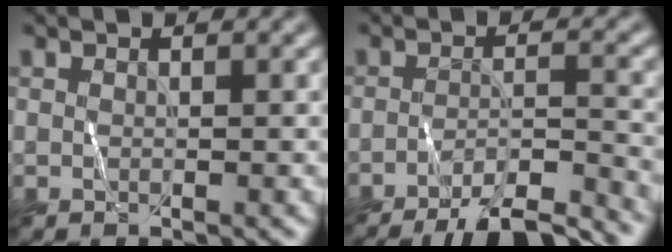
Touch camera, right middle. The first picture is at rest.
{"total": 8.8, "force": [-7.9, 1.3, 3.8], "torque": [-0.054, -0.003, -0.116]}